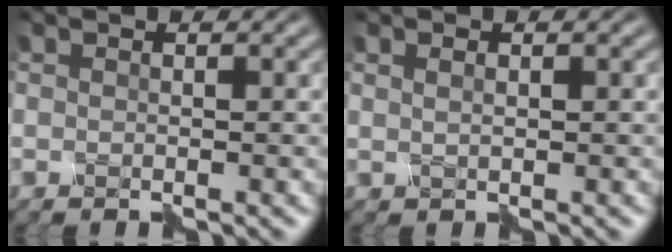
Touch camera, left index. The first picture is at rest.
{"total": 0.9, "force": [0.6, 0.3, 0.6], "torque": [-0.008, 0.001, 0.006]}